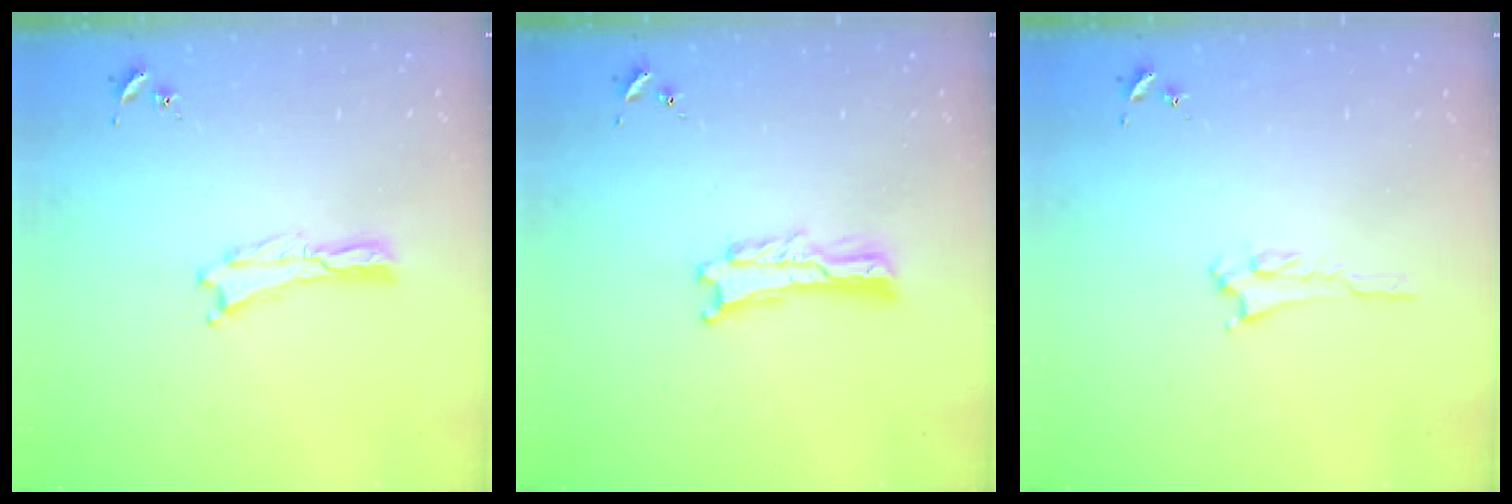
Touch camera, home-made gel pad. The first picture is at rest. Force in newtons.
{"total": 0.8, "press": 0.8, "slide": 0.2}
{"total": 2.2, "press": 2.2, "slide": 0.3}